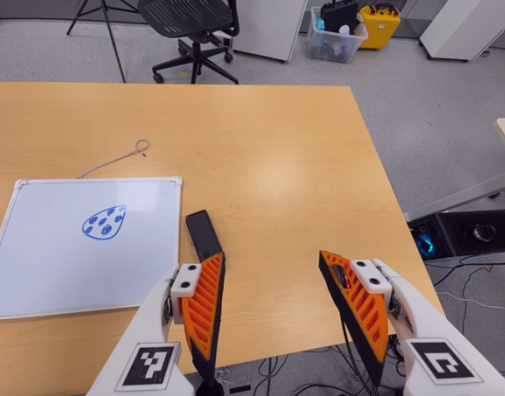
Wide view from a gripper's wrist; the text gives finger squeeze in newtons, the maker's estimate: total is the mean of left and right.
{"total": 0.0}